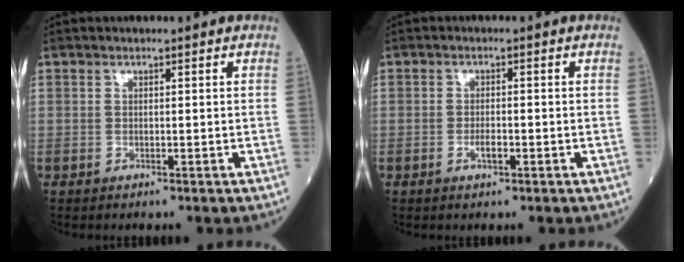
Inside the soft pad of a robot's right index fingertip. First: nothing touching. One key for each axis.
{"total": 2.0, "fx": -0.8, "fy": 0.6, "fz": 1.7, "tx": -0.027, "ty": 0.002, "tz": -0.014}